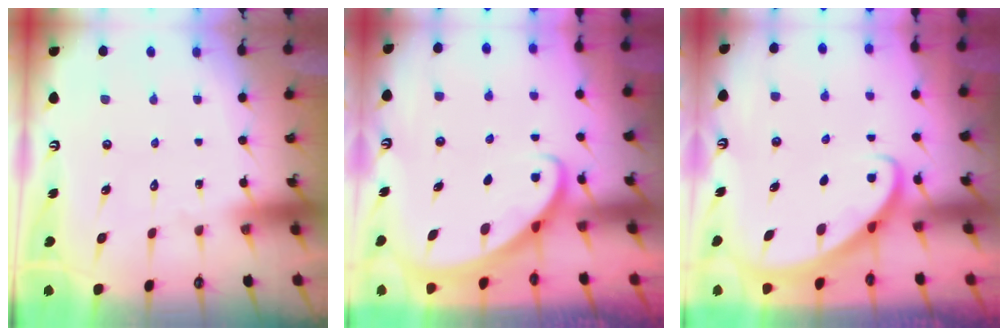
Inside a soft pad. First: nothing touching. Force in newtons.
{"total": 2.3, "press": 2.3, "slide": 0.3}
{"total": 2.7, "press": 2.7, "slide": 0.2}